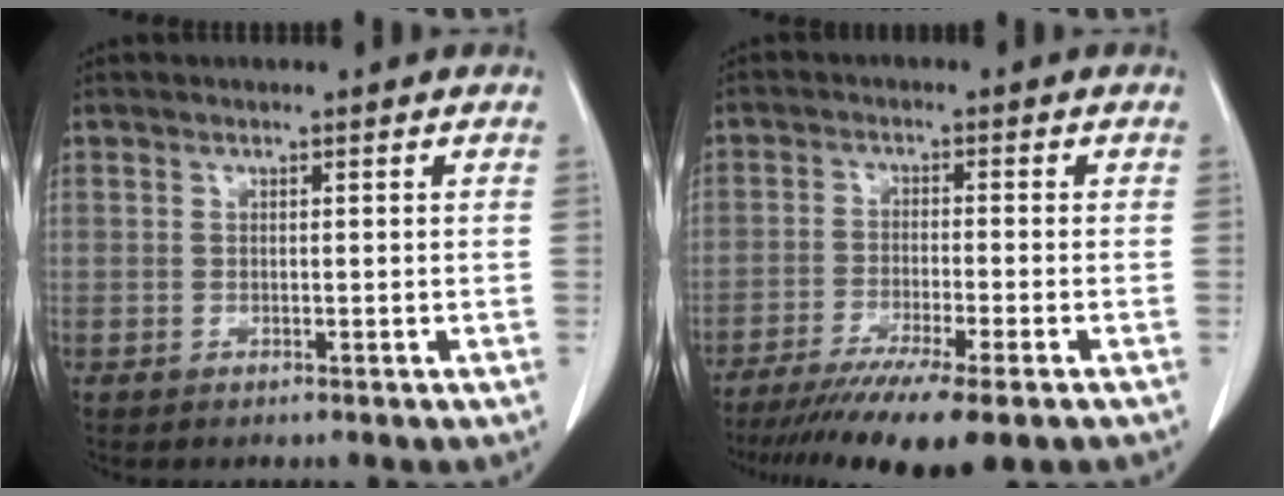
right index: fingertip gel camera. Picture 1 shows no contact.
{"total": 13.1, "force": [-9.8, 0.7, 8.8], "torque": [-0.139, -0.034, -0.155]}